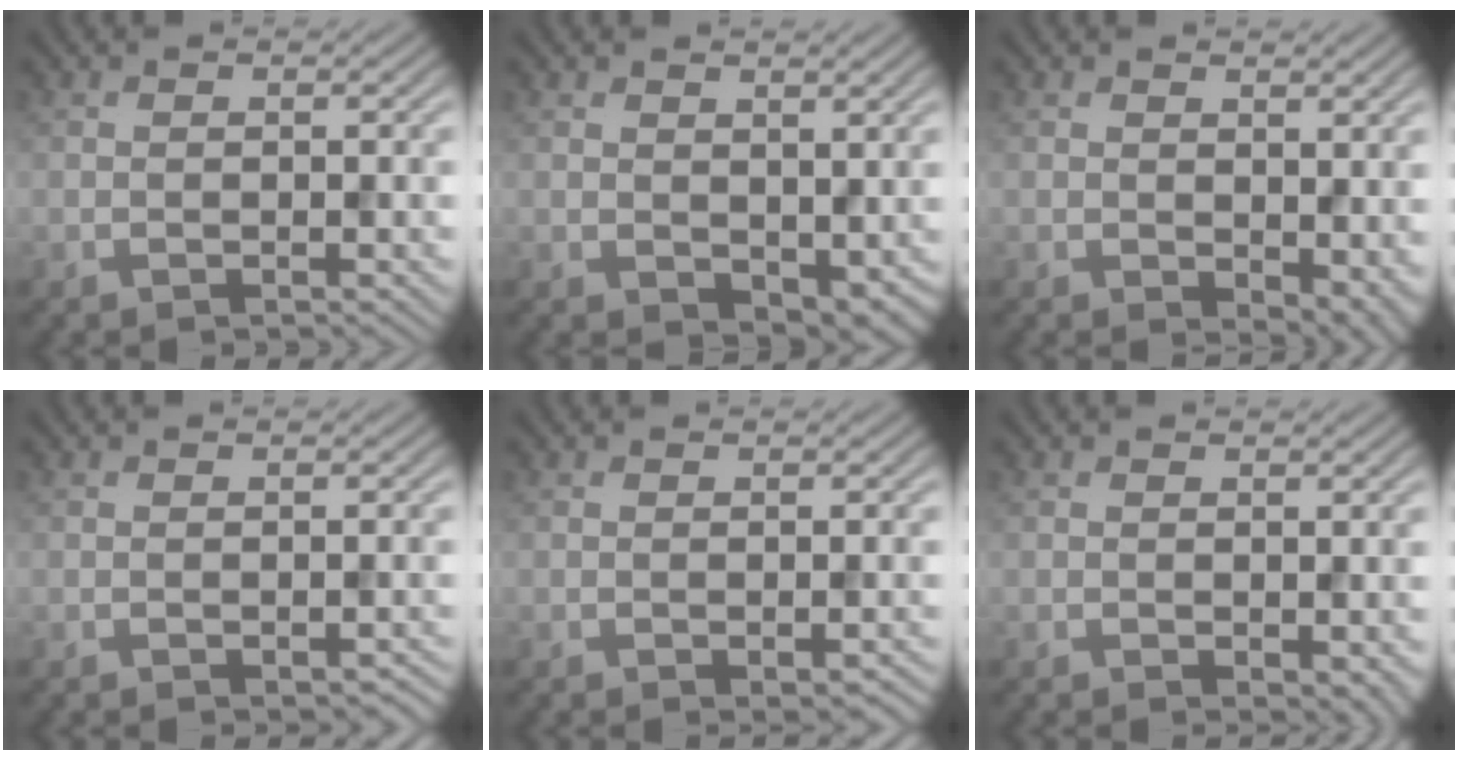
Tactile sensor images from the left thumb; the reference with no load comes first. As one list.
[{"total": 3.4, "force": [1.1, 2.2, 2.3], "torque": [-0.042, -0.012, 0.026]}, {"total": 4.9, "force": [-0.1, 3.2, 3.8], "torque": [-0.059, -0.021, 0.012]}, {"total": 1.1, "force": [-0.6, 0.4, 0.8], "torque": [-0.011, -0.006, -0.005]}, {"total": 1.5, "force": [-0.7, 0.4, 1.2], "torque": [-0.020, -0.007, -0.009]}, {"total": 1.9, "force": [-0.3, 1.1, 1.6], "torque": [-0.022, -0.010, 0.000]}]